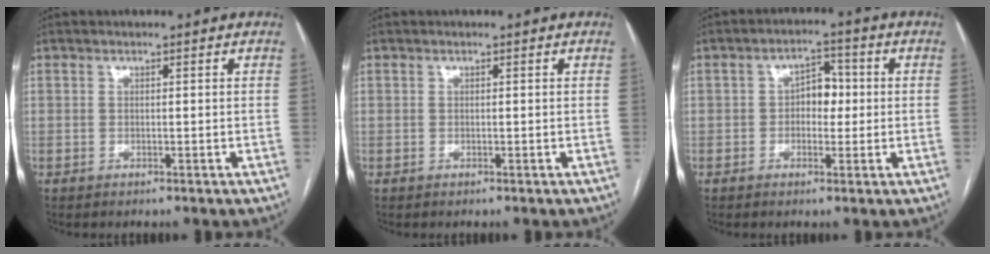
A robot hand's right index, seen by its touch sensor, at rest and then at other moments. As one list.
[{"total": 0.0}, {"total": 4.2, "force": [-0.2, 2.5, 3.4], "torque": [-0.048, 0.018, -0.006]}]